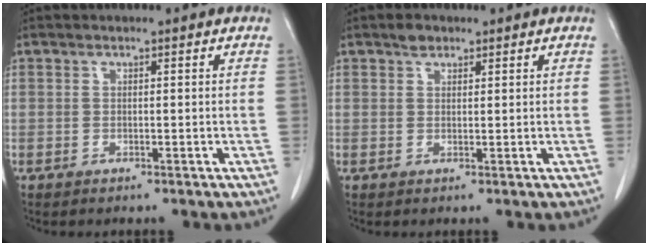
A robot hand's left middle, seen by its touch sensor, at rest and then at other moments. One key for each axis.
{"total": 1.6, "fx": 1.2, "fy": 0.9, "fz": 0.6, "tx": -0.013, "ty": 0.003, "tz": 0.018}